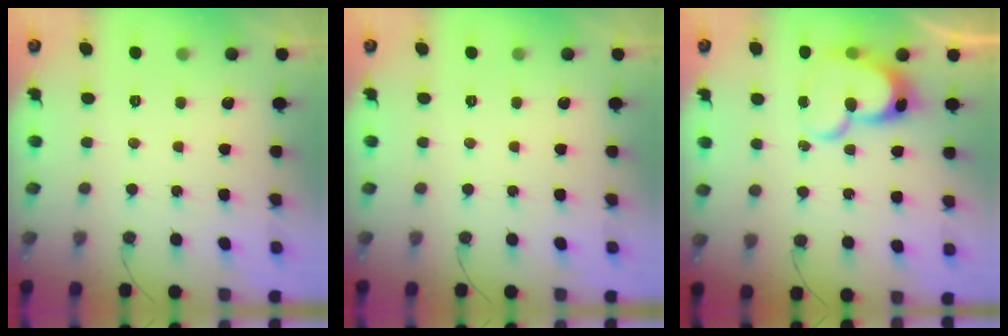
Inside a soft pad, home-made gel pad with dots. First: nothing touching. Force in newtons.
{"total": 0.0}
{"total": 17.0, "press": 16.9, "slide": 1.4}